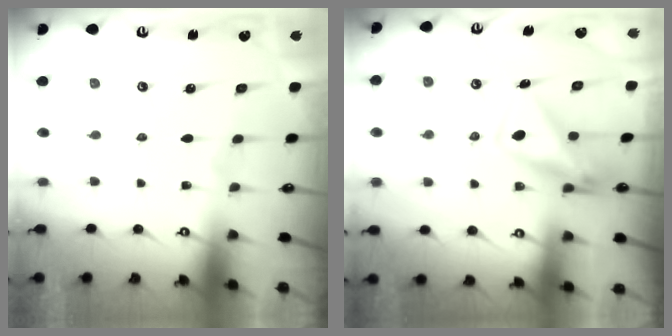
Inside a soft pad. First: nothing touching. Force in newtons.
{"total": 10.7, "press": 10.6, "slide": 1.0}